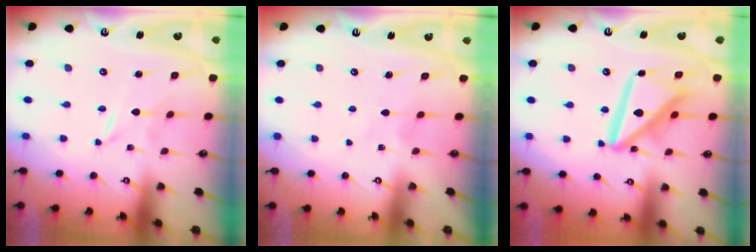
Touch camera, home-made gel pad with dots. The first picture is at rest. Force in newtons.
{"total": 4.1, "press": 4.0, "slide": 0.5}
{"total": 15.9, "press": 15.8, "slide": 1.6}